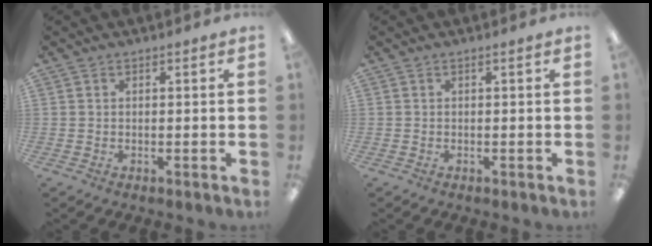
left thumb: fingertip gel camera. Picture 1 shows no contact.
{"total": 0.0}